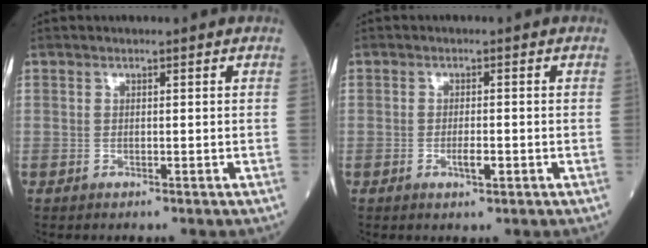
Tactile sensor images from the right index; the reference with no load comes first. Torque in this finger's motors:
{"motor_torque": [0.24, -0.11, 0.15, 0.05]}